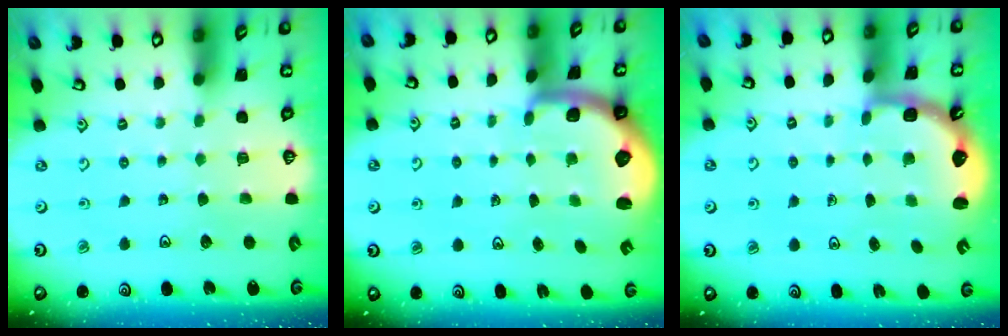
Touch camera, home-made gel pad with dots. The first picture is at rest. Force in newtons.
{"total": 1.7, "press": 1.6, "slide": 0.4}
{"total": 2.8, "press": 2.2, "slide": 1.8}